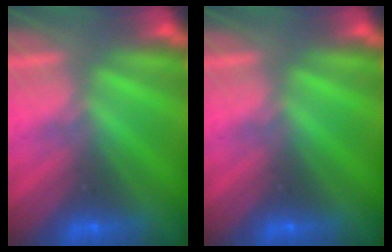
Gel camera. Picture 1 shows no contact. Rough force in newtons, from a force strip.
{"total": 0.0}